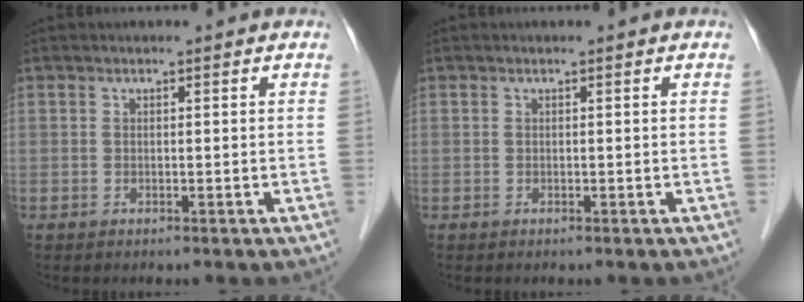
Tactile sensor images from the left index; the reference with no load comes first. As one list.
[{"total": 0.0}]